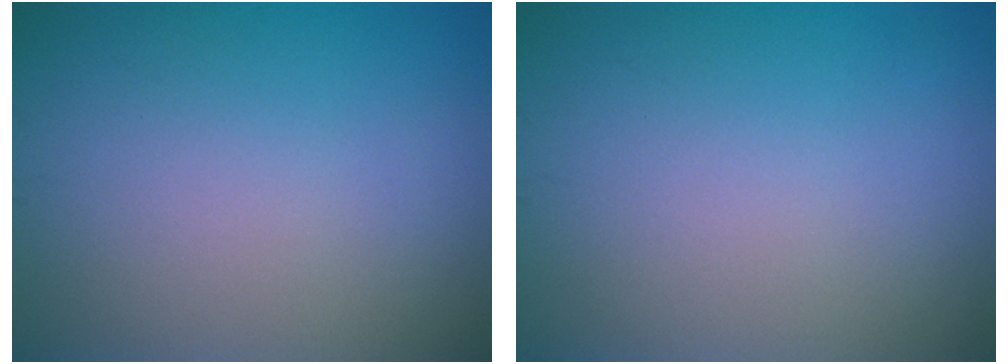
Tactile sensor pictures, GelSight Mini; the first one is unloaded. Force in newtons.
{"total": 0.0}